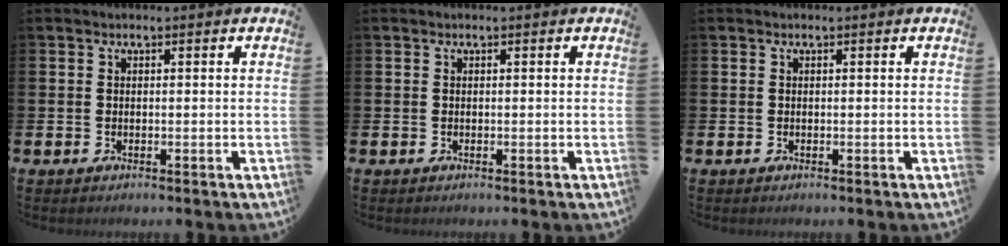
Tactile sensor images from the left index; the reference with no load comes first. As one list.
[{"total": 0.0}, {"total": 0.0}]